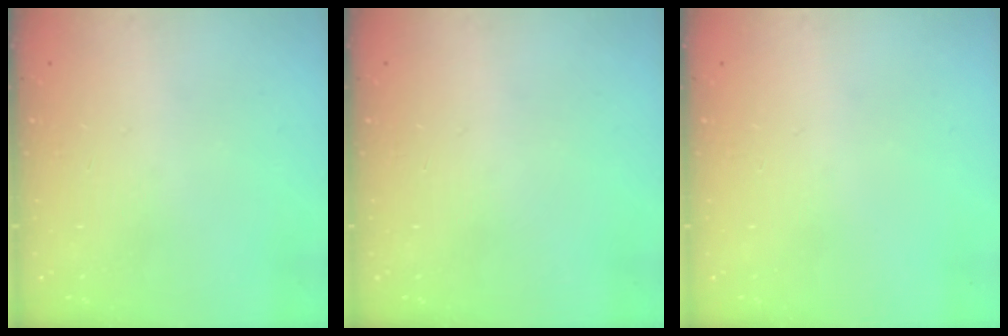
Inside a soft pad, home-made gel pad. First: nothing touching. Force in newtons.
{"total": 0.0}
{"total": 0.0}